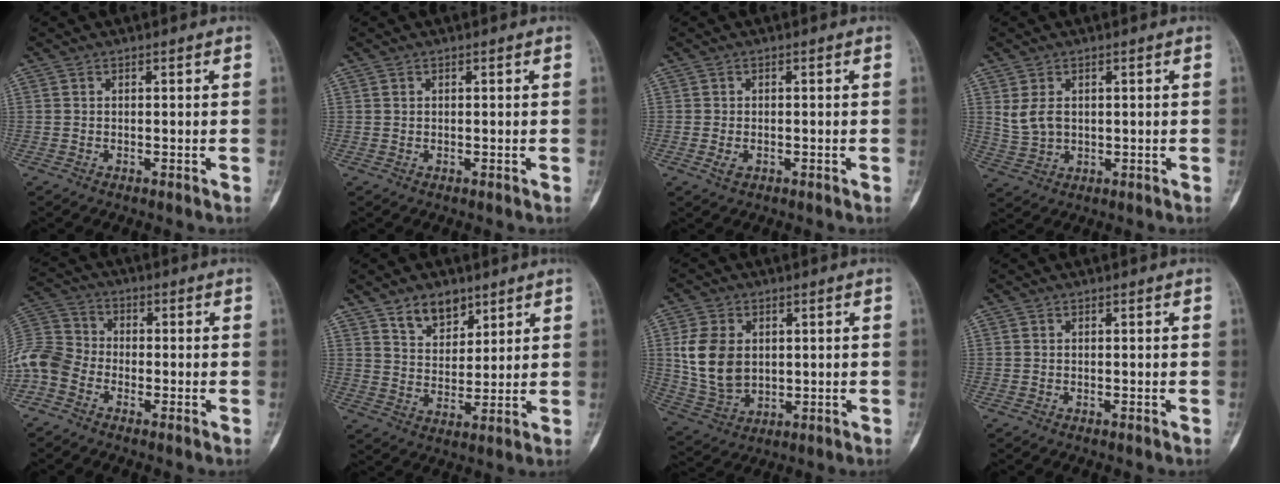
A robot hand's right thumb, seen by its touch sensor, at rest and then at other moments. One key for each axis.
{"total": 0.5, "fx": 0.2, "fy": 0.3, "fz": 0.3, "tx": -0.010, "ty": 0.002, "tz": 0.005}
{"total": 1.8, "fx": -0.6, "fy": 1.1, "fz": 1.2, "tx": -0.022, "ty": 0.001, "tz": -0.010}
{"total": 4.7, "fx": 1.1, "fy": 3.3, "fz": 3.2, "tx": -0.058, "ty": -0.004, "tz": 0.032}
{"total": 9.2, "fx": -3.9, "fy": 6.8, "fz": 4.9, "tx": -0.096, "ty": 0.030, "tz": -0.097}
{"total": 7.7, "fx": 5.2, "fy": 4.5, "fz": 3.4, "tx": -0.025, "ty": -0.037, "tz": 0.096}
{"total": 11.3, "fx": 1.8, "fy": 8.1, "fz": 7.7, "tx": -0.136, "ty": -0.010, "tz": 0.046}
{"total": 0.0}